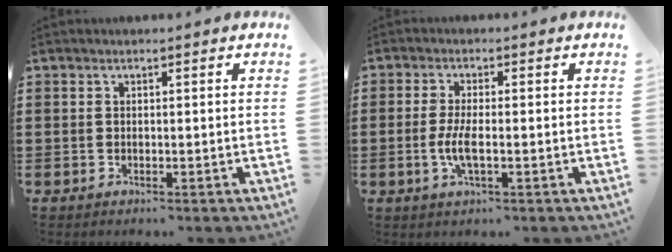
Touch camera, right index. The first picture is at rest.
{"total": 4.2, "force": [-0.9, 1.1, 3.9], "torque": [-0.089, -0.005, -0.023]}